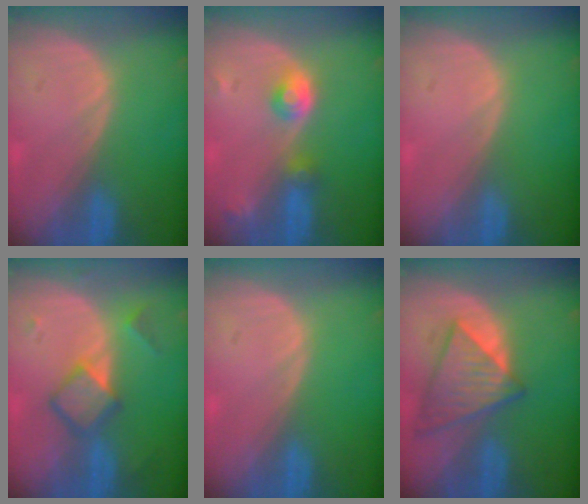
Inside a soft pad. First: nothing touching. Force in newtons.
{"total": 4.2, "press": 4.0, "slide": 1.4}
{"total": 0.0}
{"total": 5.4, "press": 5.4, "slide": 0.1}
{"total": 0.0}
{"total": 7.6, "press": 7.3, "slide": 2.2}